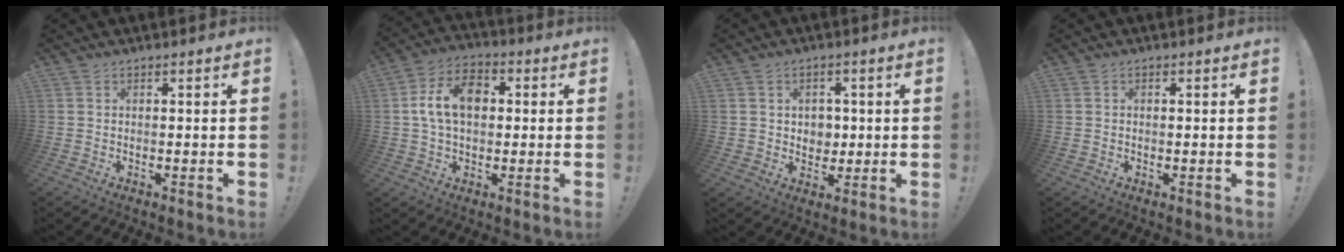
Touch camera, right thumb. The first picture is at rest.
{"total": 11.3, "force": [1.7, 8.0, 7.8], "torque": [-0.129, 0.013, 0.032]}
{"total": 5.7, "force": [1.6, 5.3, 1.5], "torque": [-0.014, -0.011, 0.029]}
{"total": 0.0}